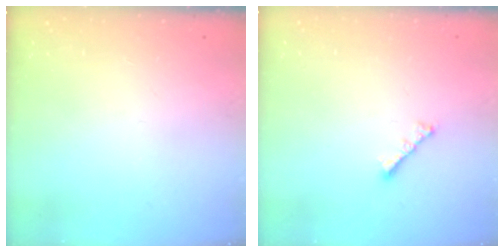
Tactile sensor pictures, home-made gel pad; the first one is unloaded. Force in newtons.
{"total": 2.4, "press": 2.3, "slide": 0.6}